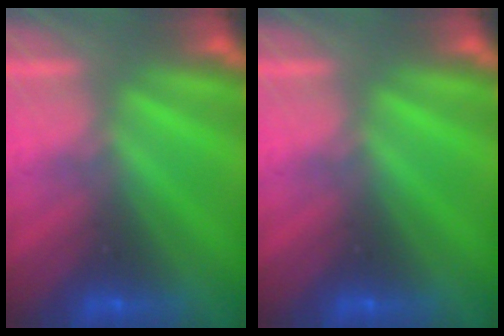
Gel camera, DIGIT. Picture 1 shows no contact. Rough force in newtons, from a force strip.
{"total": 0.0}